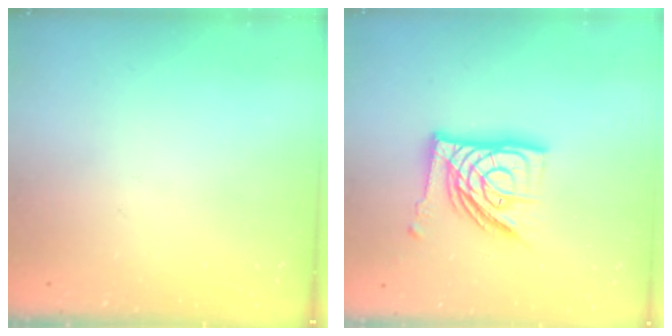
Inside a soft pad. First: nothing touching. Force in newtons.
{"total": 16.2, "press": 16.2, "slide": 1.3}